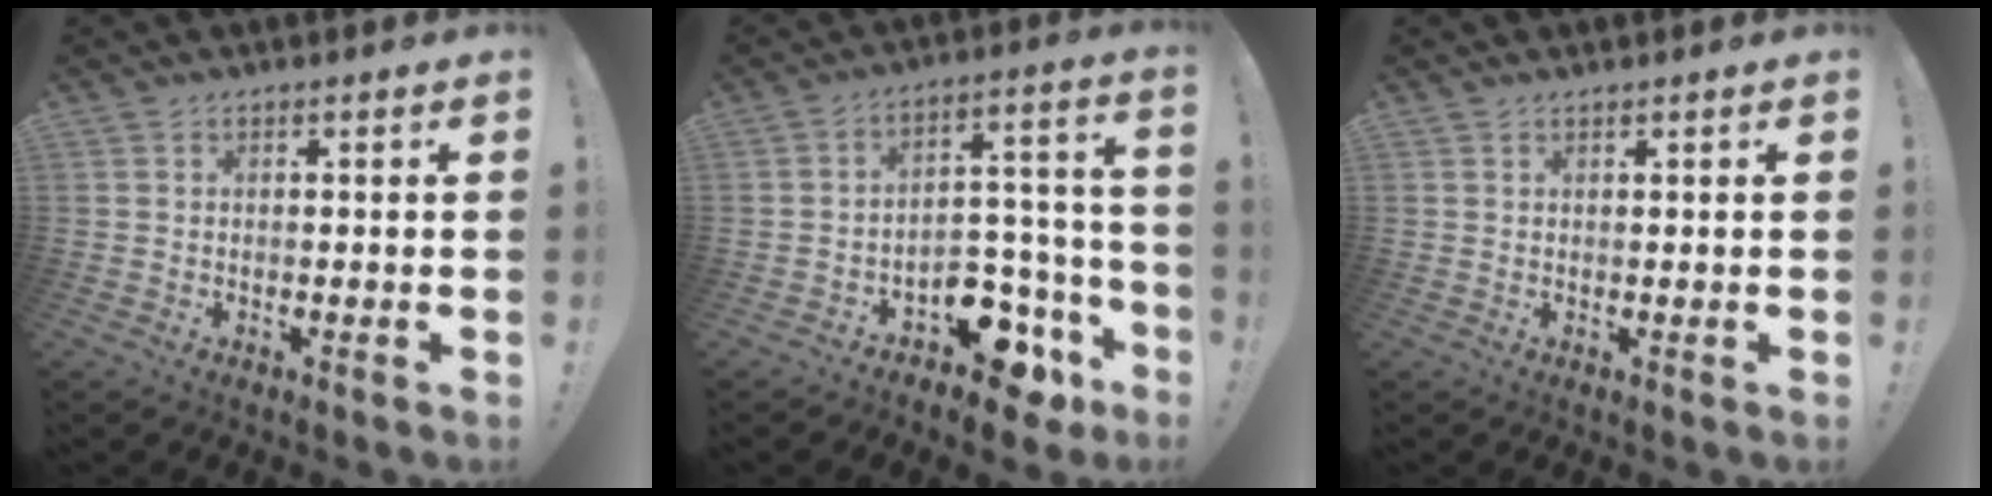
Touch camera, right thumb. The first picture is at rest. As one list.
[{"total": 14.2, "force": [-9.4, 7.6, 7.5], "torque": [-0.058, 0.067, -0.151]}, {"total": 0.7, "force": [0.7, 0.1, -0.1], "torque": [0.008, -0.003, 0.013]}]